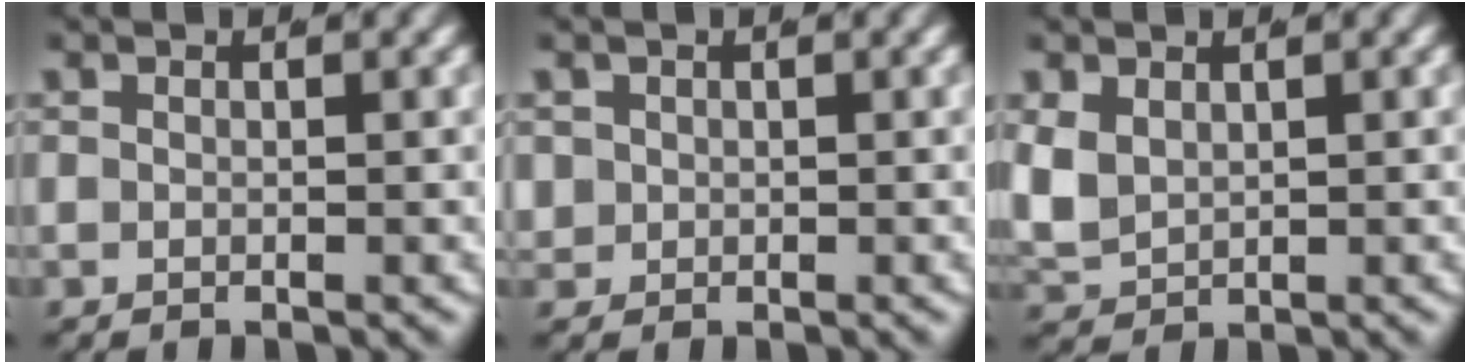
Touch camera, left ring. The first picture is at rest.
{"total": 2.3, "force": [0.1, 2.2, 0.6], "torque": [-0.029, -0.017, 0.012]}
{"total": 4.1, "force": [0.4, 3.6, 1.9], "torque": [-0.078, -0.023, 0.025]}